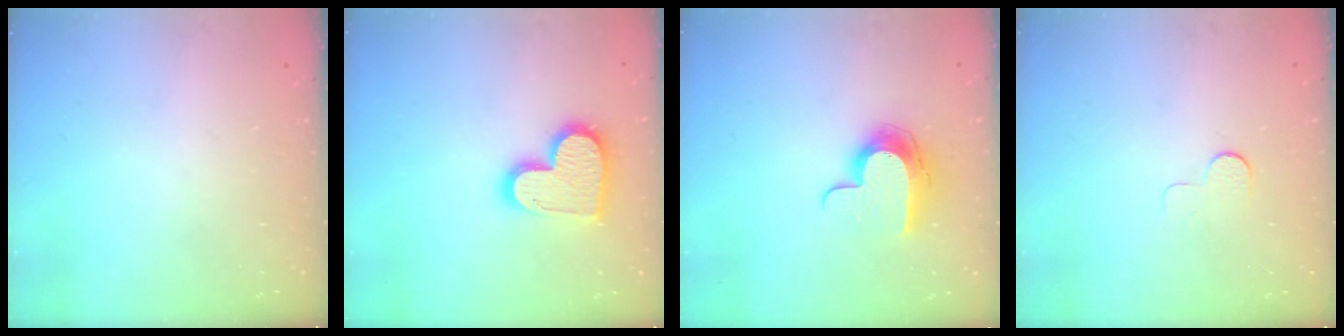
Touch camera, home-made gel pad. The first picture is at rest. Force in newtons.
{"total": 15.1, "press": 15.1, "slide": 1.1}
{"total": 12.3, "press": 12.3, "slide": 0.9}
{"total": 4.1, "press": 4.1, "slide": 0.4}